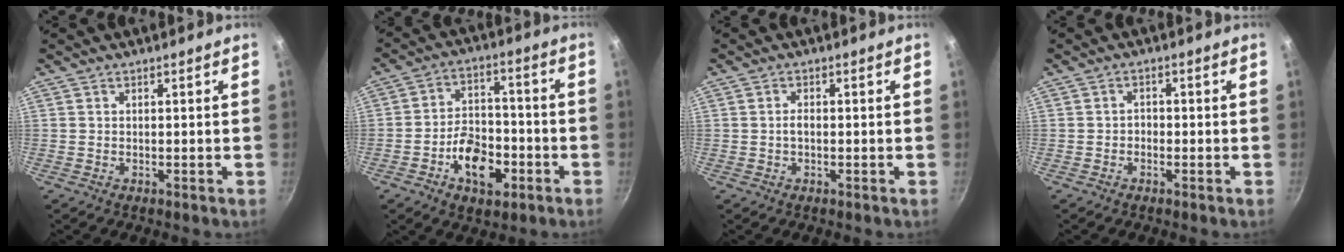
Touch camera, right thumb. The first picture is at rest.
{"total": 11.4, "force": [-4.6, 6.8, 7.9], "torque": [-0.101, 0.032, -0.078]}
{"total": 1.4, "force": [-0.2, 0.8, 1.2], "torque": [-0.019, 0.003, -0.005]}
{"total": 1.3, "force": [-0.6, 1.0, 0.5], "torque": [0.003, 0.008, -0.015]}